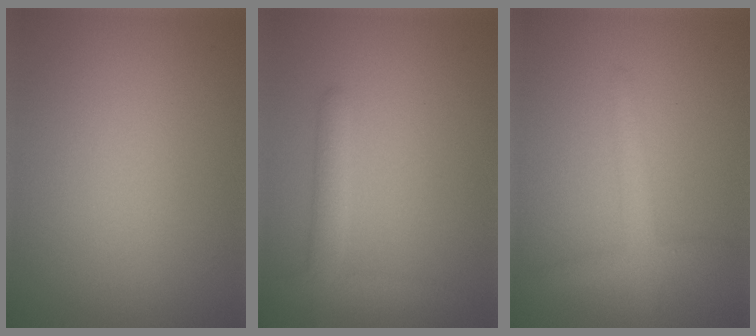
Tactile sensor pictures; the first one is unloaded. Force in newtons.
{"total": 2.9, "press": 2.9, "slide": 0.2}
{"total": 2.7, "press": 2.6, "slide": 0.1}